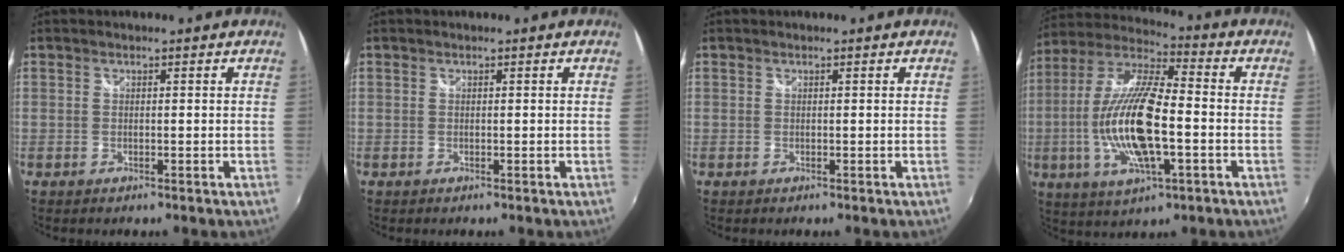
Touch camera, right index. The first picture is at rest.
{"total": 0.0}
{"total": 0.0}
{"total": 18.6, "force": [-3.4, 5.6, 17.4], "torque": [-0.345, -0.008, -0.067]}